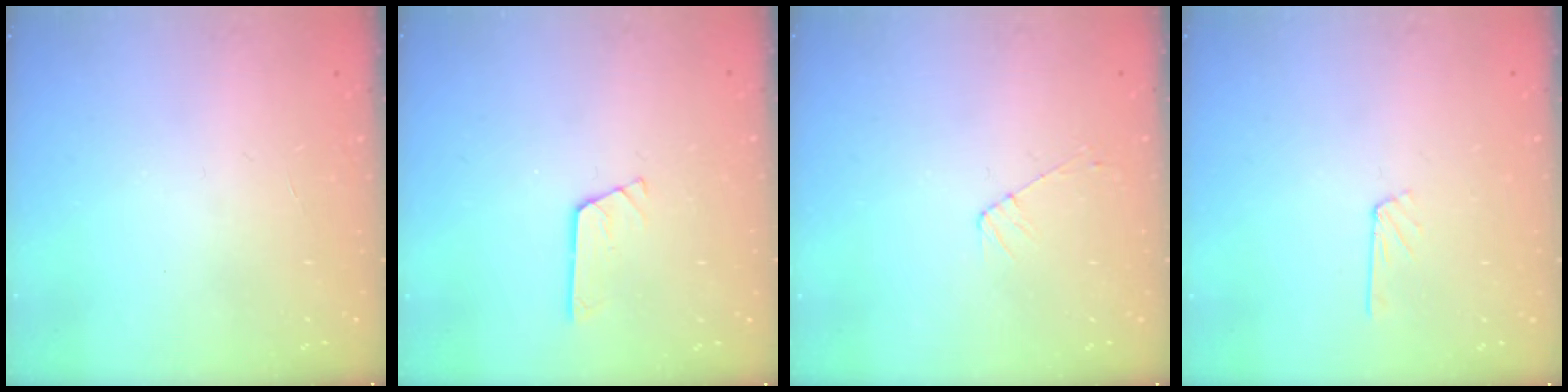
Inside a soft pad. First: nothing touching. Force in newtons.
{"total": 3.1, "press": 3.1, "slide": 0.2}
{"total": 3.8, "press": 3.8, "slide": 0.5}
{"total": 3.8, "press": 3.8, "slide": 0.3}